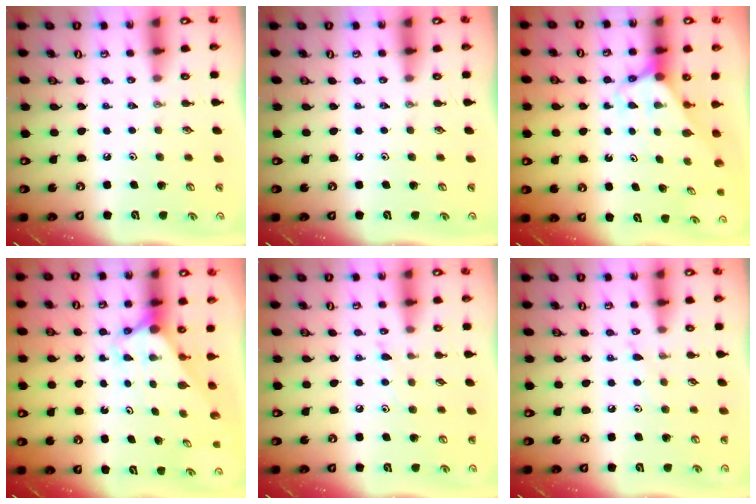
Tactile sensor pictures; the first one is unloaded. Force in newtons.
{"total": 0.0}
{"total": 2.8, "press": 2.8, "slide": 0.1}
{"total": 2.7, "press": 2.7, "slide": 0.0}
{"total": 5.2, "press": 5.1, "slide": 0.6}
{"total": 4.0, "press": 4.0, "slide": 0.6}